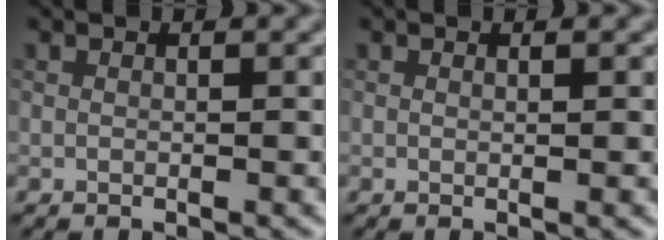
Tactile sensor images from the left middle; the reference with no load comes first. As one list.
[{"total": 1.3, "force": [0.3, 0.5, 1.1], "torque": [-0.011, 0.006, -0.003]}]